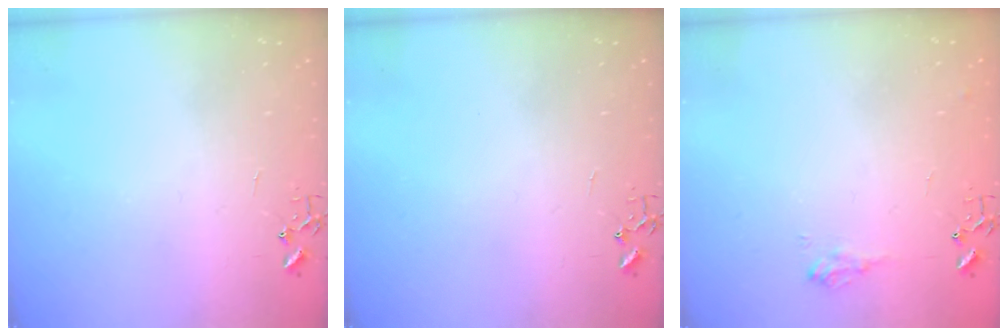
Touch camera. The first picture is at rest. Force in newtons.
{"total": 0.0}
{"total": 8.5, "press": 8.4, "slide": 0.8}